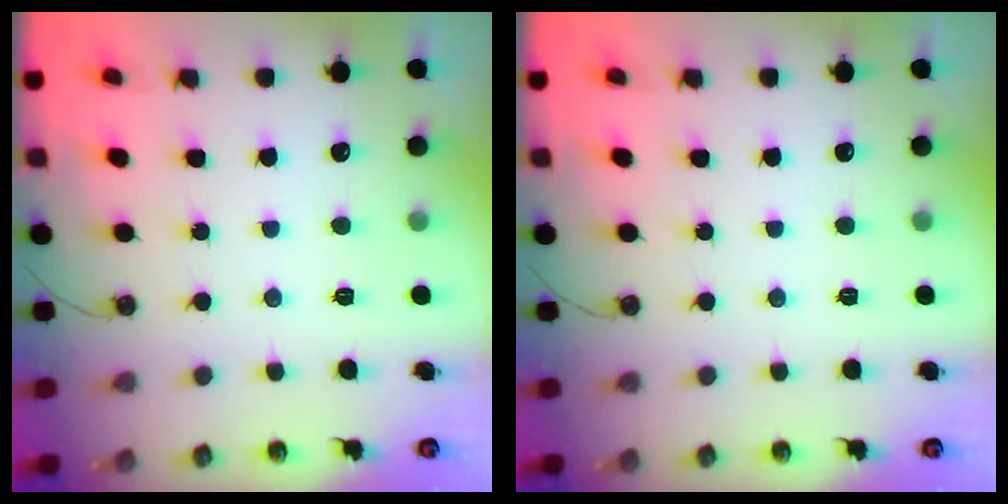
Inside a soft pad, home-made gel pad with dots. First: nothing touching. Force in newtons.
{"total": 0.0}